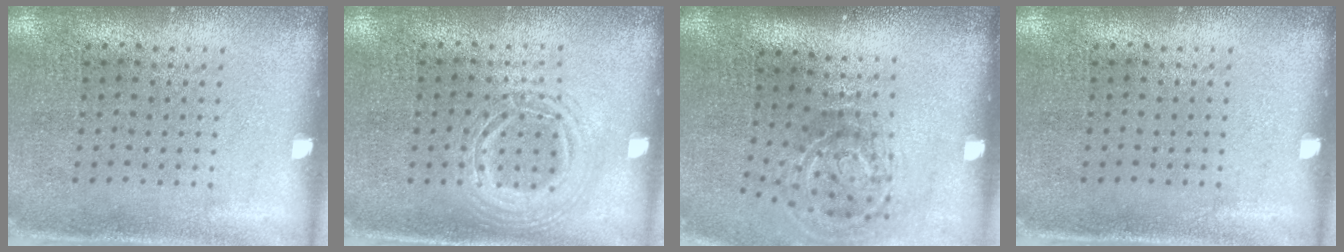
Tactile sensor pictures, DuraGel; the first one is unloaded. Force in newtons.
{"total": 1.2, "press": 1.2, "slide": 0.1}
{"total": 2.0, "press": 1.2, "slide": 1.6}
{"total": 0.0}